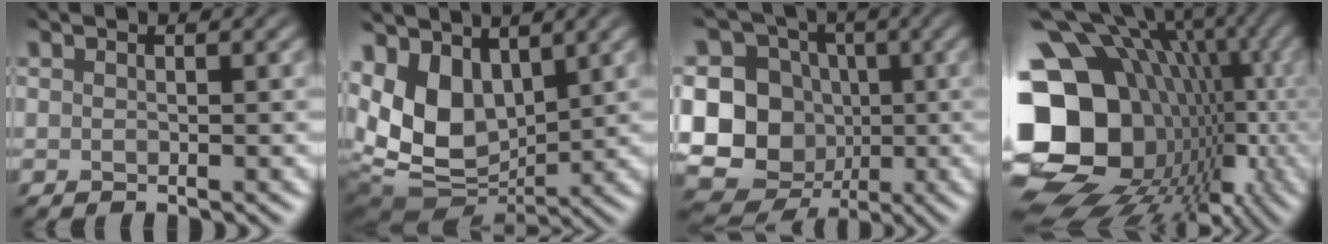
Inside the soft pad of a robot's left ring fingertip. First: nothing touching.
{"total": 9.9, "force": [1.4, 6.7, 7.2], "torque": [-0.153, 0.004, 0.039]}
{"total": 13.2, "force": [-2.4, 11.7, 5.5], "torque": [-0.104, 0.008, -0.063]}
{"total": 19.8, "force": [-4.0, 16.2, 10.7], "torque": [-0.181, -0.005, -0.052]}